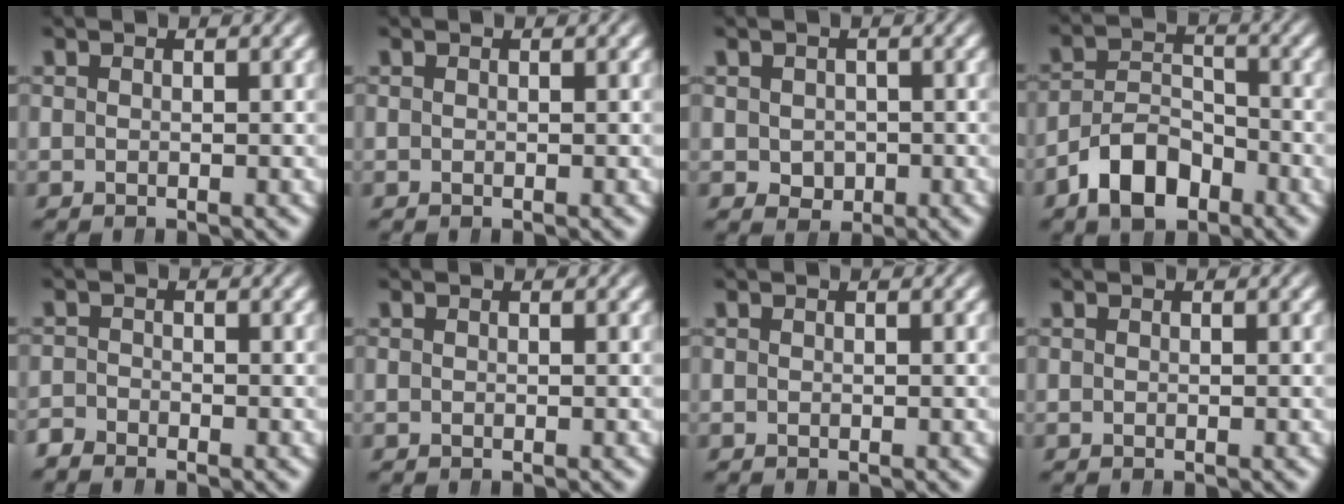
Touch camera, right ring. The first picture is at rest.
{"total": 0.0}
{"total": 1.9, "force": [-0.2, 1.7, 0.8], "torque": [-0.010, -0.016, 0.010]}
{"total": 5.7, "force": [-3.4, 3.3, 3.1], "torque": [-0.039, -0.011, -0.055]}
{"total": 1.7, "force": [-1.6, 0.4, -0.1], "torque": [0.004, -0.013, -0.029]}
{"total": 0.0}
{"total": 0.0}
{"total": 0.0}